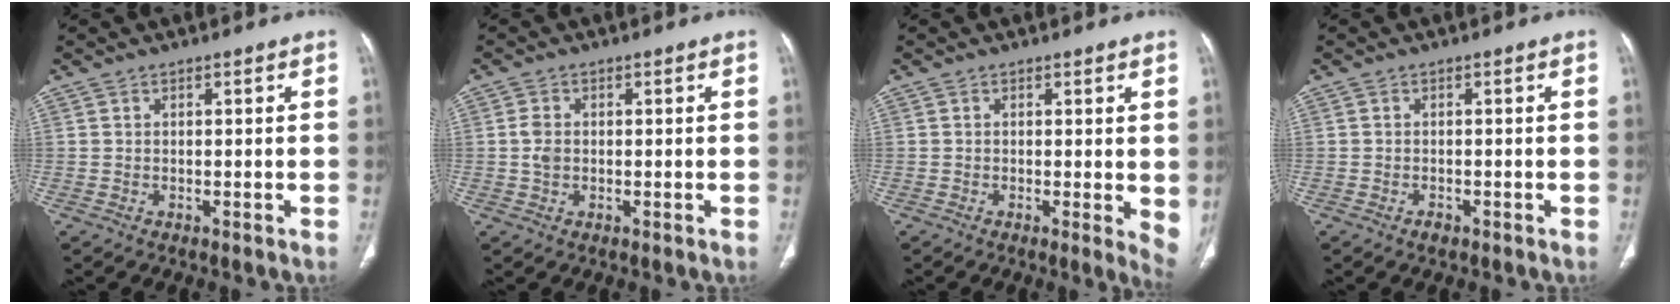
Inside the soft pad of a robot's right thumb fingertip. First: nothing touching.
{"total": 2.4, "force": [0.0, 1.6, 1.8], "torque": [-0.037, 0.002, -0.001]}
{"total": 4.9, "force": [0.1, 1.4, 4.6], "torque": [-0.054, -0.012, -0.002]}
{"total": 1.0, "force": [-0.7, 0.6, 0.4], "torque": [-0.007, 0.004, -0.011]}